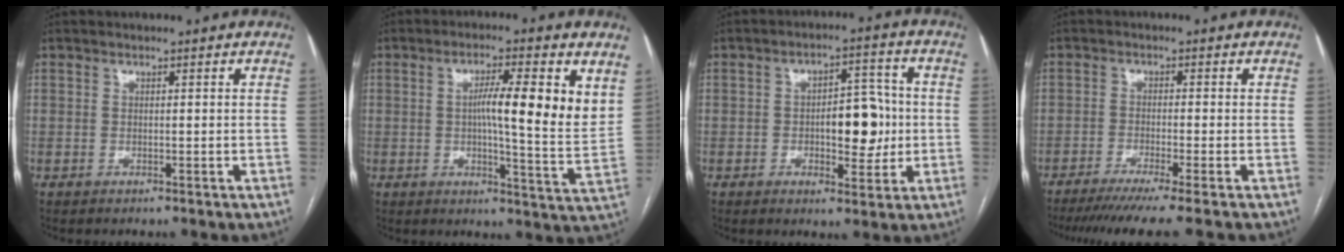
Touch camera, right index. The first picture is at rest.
{"total": 11.2, "force": [3.3, 1.0, 10.7], "torque": [-0.154, 0.006, 0.042]}
{"total": 8.6, "force": [-0.7, 3.9, 7.6], "torque": [-0.105, 0.016, -0.005]}
{"total": 8.7, "force": [-7.2, -1.6, 4.6], "torque": [-0.053, -0.027, -0.113]}